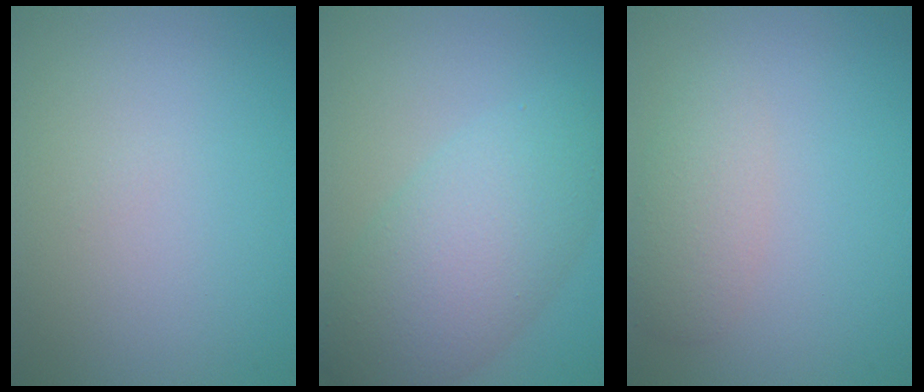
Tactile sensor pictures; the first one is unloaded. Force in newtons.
{"total": 7.0, "press": 7.0, "slide": 0.3}
{"total": 2.3, "press": 2.3, "slide": 0.1}